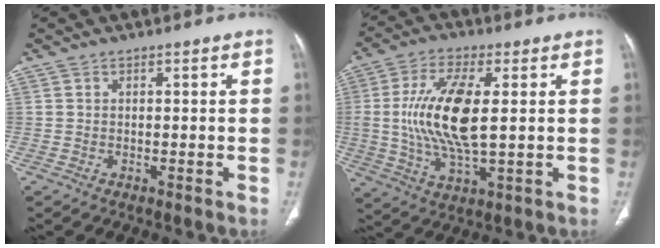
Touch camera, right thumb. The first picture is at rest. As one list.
[{"total": 14.9, "force": [1.3, 5.7, 13.7], "torque": [-0.284, -0.008, 0.026]}]